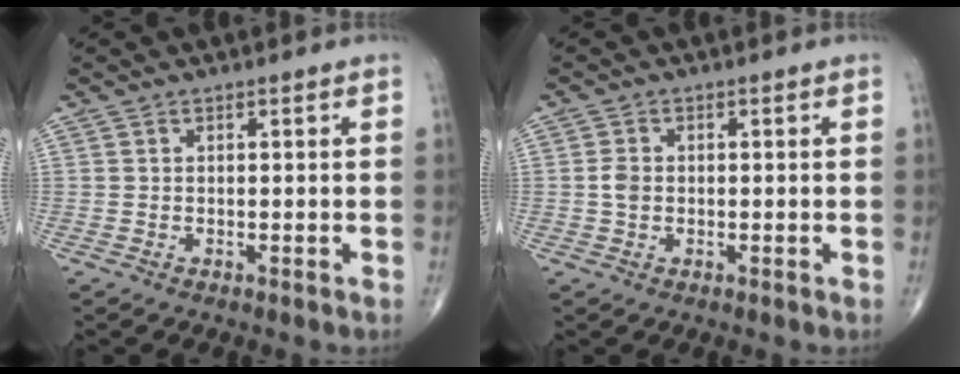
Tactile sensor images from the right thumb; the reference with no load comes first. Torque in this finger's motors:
{"motor_torque": [-0.55, 0.36, 0.48, 0.01, 0.01]}